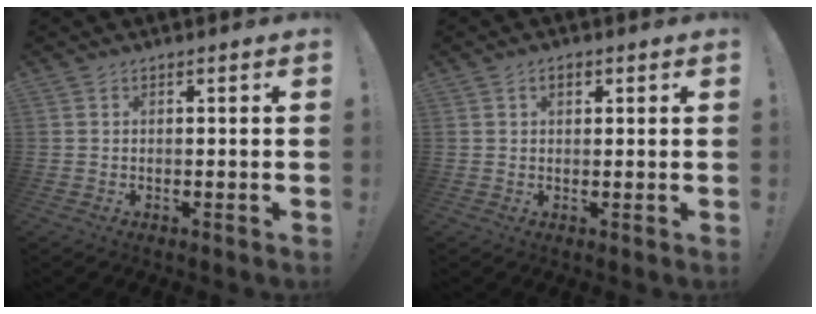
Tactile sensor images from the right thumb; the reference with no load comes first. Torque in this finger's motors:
{"motor_torque": [0.18, 0.93, 0.10, -0.11, 0.00]}